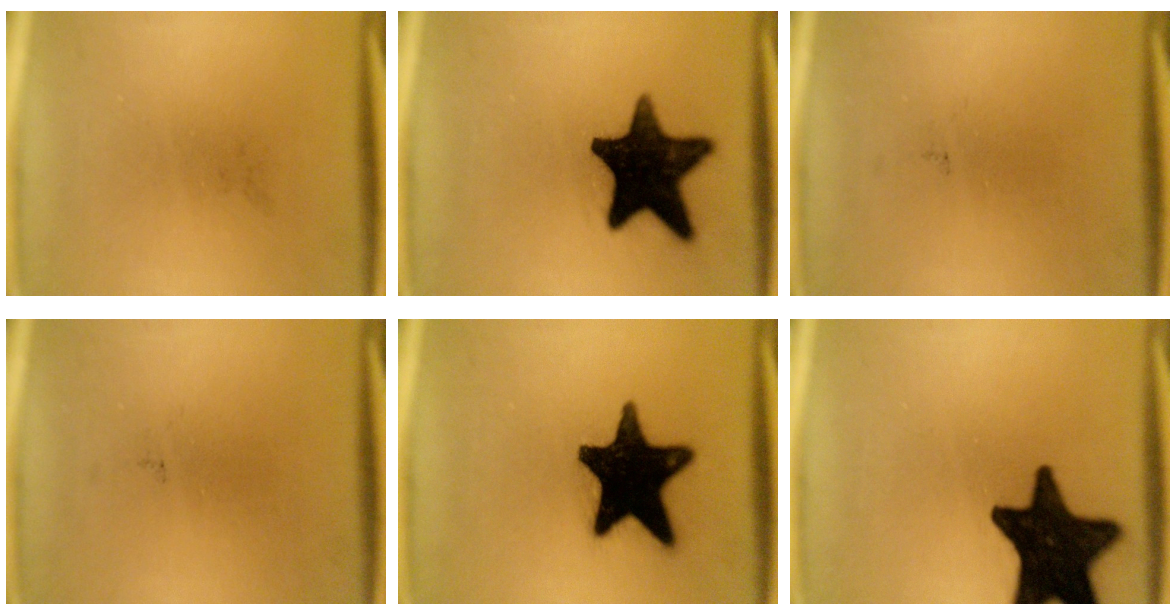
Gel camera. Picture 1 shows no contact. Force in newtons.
{"total": 17.2}
{"total": 0.0}
{"total": 0.0}
{"total": 19.4}
{"total": 18.9}